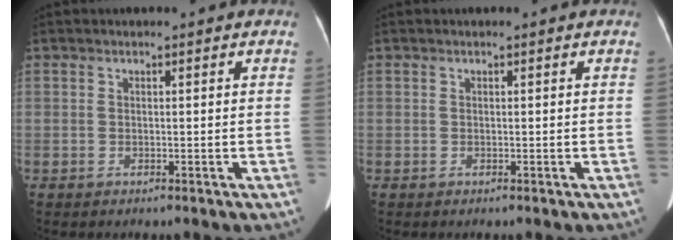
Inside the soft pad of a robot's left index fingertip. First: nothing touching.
{"total": 0.0}